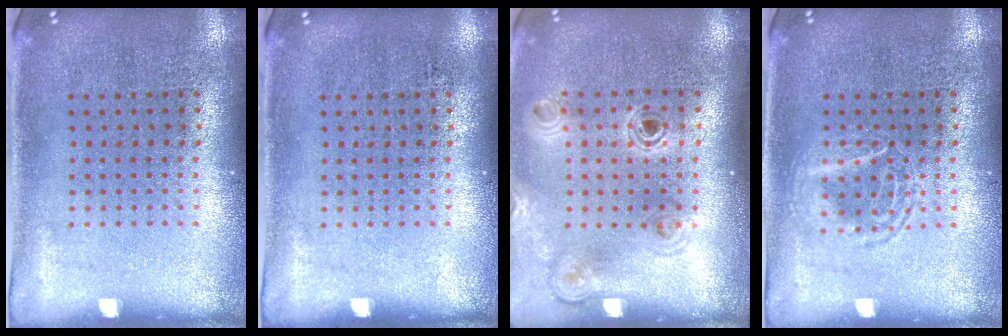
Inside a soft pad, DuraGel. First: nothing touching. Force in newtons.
{"total": 0.0}
{"total": 1.1, "press": 1.1, "slide": 0.1}
{"total": 1.9, "press": 1.9, "slide": 0.3}